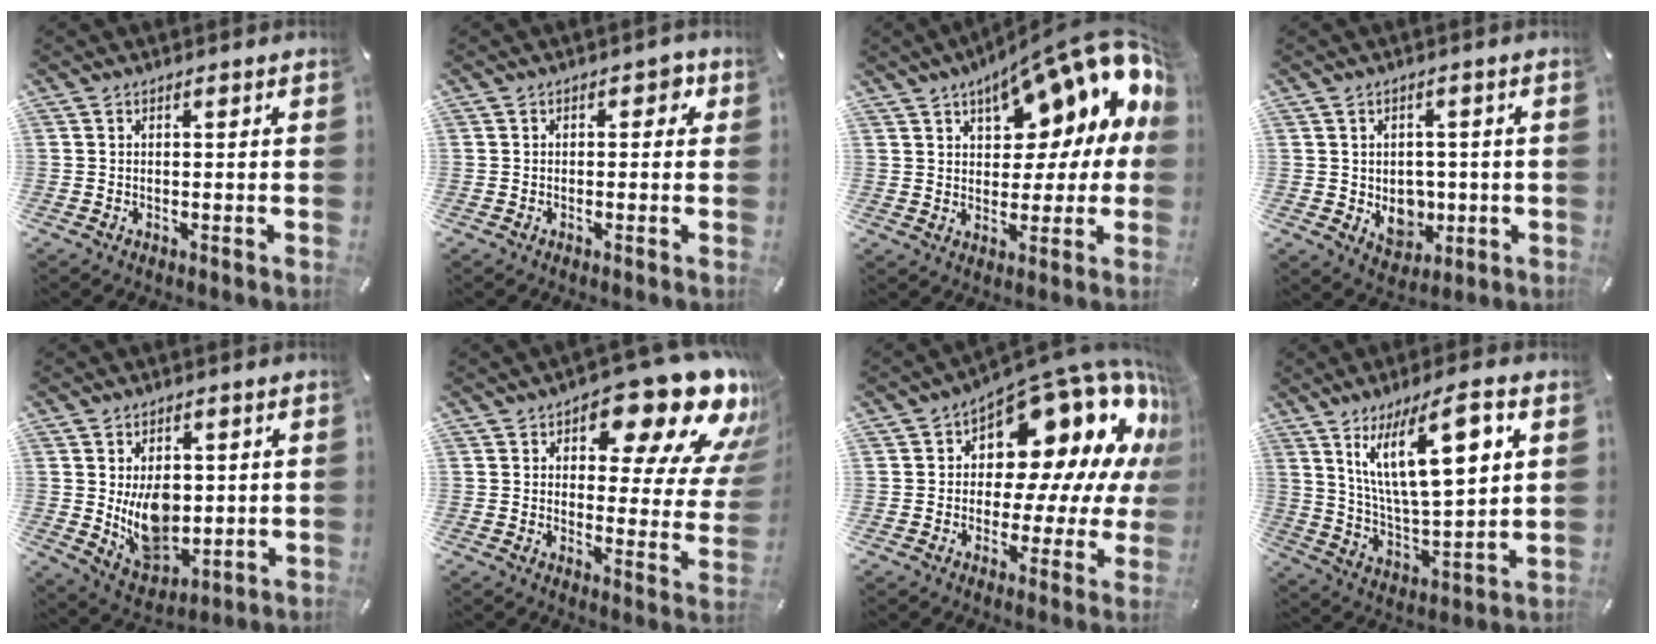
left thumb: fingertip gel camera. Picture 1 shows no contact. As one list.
[{"total": 2.4, "force": [0.0, 1.8, 1.7], "torque": [-0.019, 0.005, -0.007]}, {"total": 17.5, "force": [10.8, 7.9, 11.3], "torque": [-0.164, -0.077, 0.182]}, {"total": 7.4, "force": [-0.5, 6.5, 3.4], "torque": [-0.027, 0.002, -0.003]}, {"total": 11.9, "force": [0.5, 8.8, 7.9], "torque": [-0.122, -0.012, 0.010]}, {"total": 19.8, "force": [13.1, 8.2, 12.4], "torque": [-0.161, -0.095, 0.214]}, {"total": 20.6, "force": [10.3, 11.1, 14.0], "torque": [-0.177, -0.090, 0.172]}, {"total": 18.4, "force": [9.5, 6.6, 14.3], "torque": [-0.267, -0.024, 0.154]}]